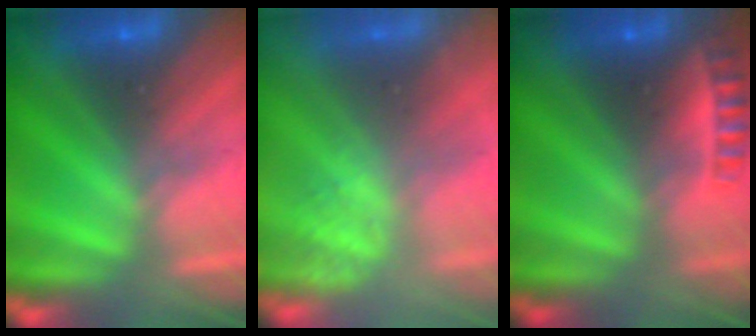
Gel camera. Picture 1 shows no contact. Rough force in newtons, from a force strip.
{"total": 2.4}
{"total": 2.4}